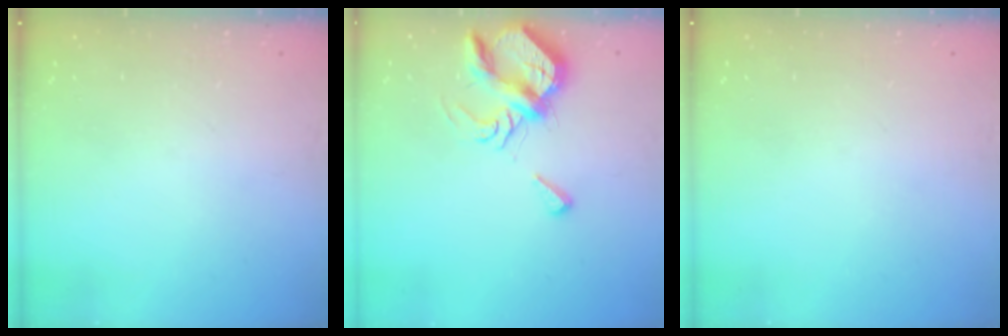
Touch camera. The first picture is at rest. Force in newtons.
{"total": 7.2, "press": 7.2, "slide": 0.3}
{"total": 0.0}